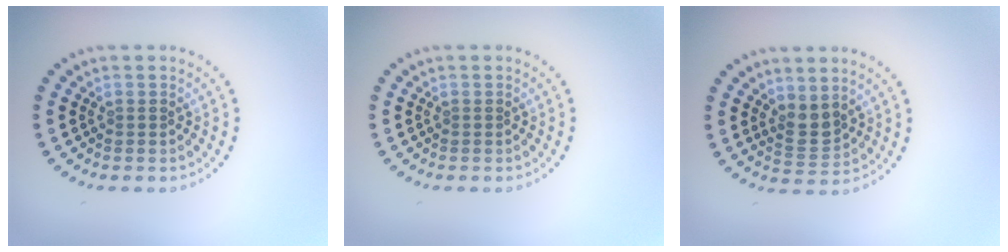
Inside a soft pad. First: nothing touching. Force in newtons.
{"total": 0.0}
{"total": 2.1, "press": 1.8, "slide": 1.1}